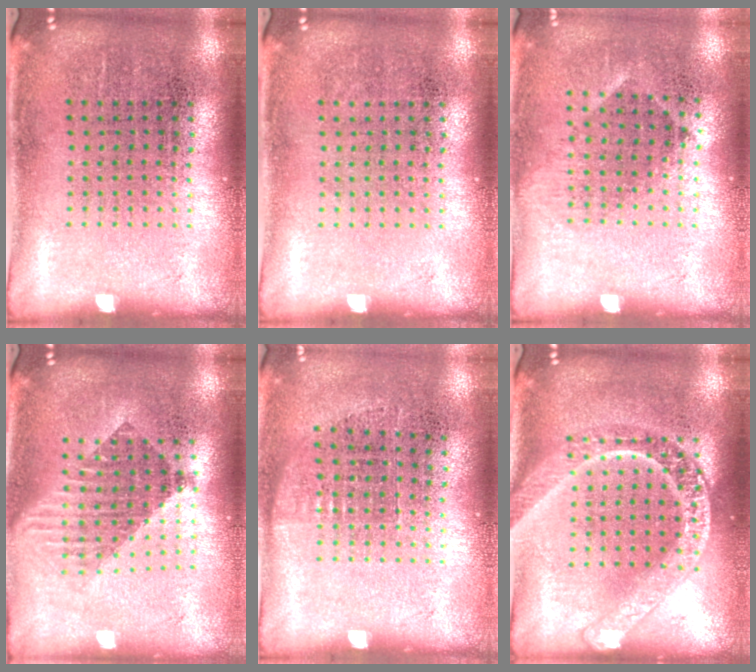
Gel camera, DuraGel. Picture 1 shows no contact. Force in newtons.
{"total": 0.0}
{"total": 0.9, "press": 0.7, "slide": 0.6}
{"total": 1.6, "press": 1.4, "slide": 0.9}
{"total": 0.7, "press": 0.6, "slide": 0.3}
{"total": 2.3, "press": 2.3, "slide": 0.2}